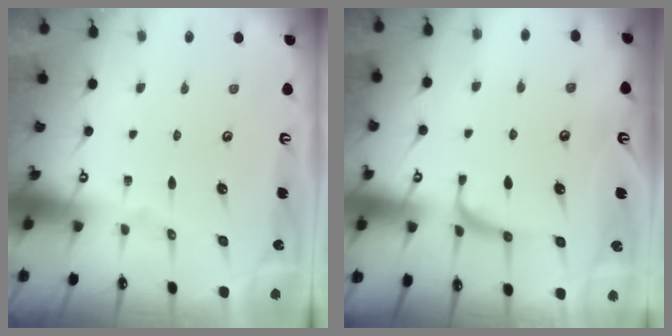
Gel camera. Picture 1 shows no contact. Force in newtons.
{"total": 0.9, "press": 0.7, "slide": 0.5}